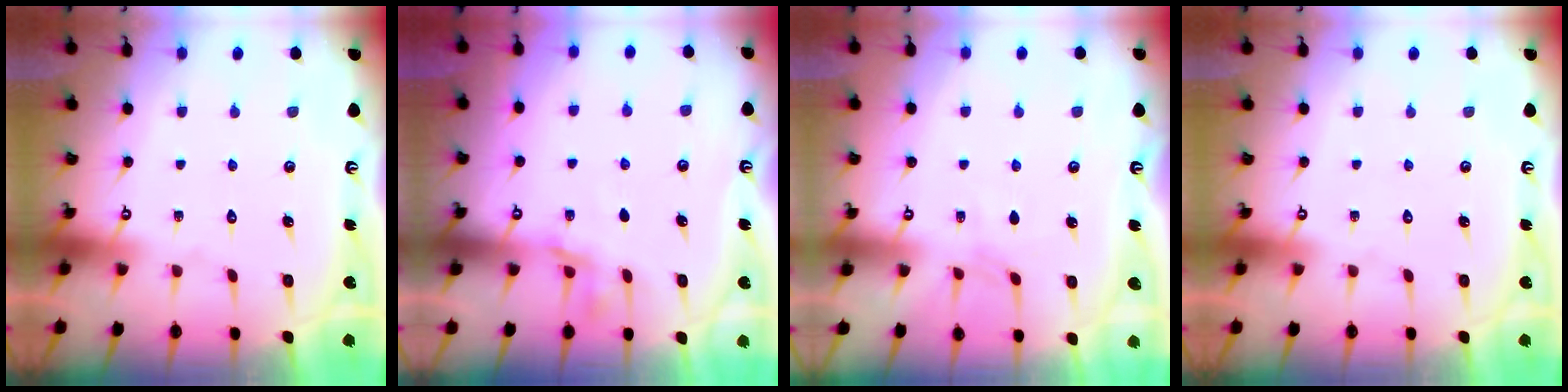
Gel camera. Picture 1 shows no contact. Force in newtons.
{"total": 5.3, "press": 5.2, "slide": 1.2}
{"total": 3.3, "press": 3.2, "slide": 0.5}
{"total": 0.0}